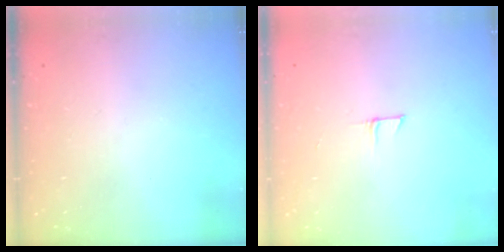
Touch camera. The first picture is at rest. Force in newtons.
{"total": 3.9, "press": 3.9, "slide": 0.3}